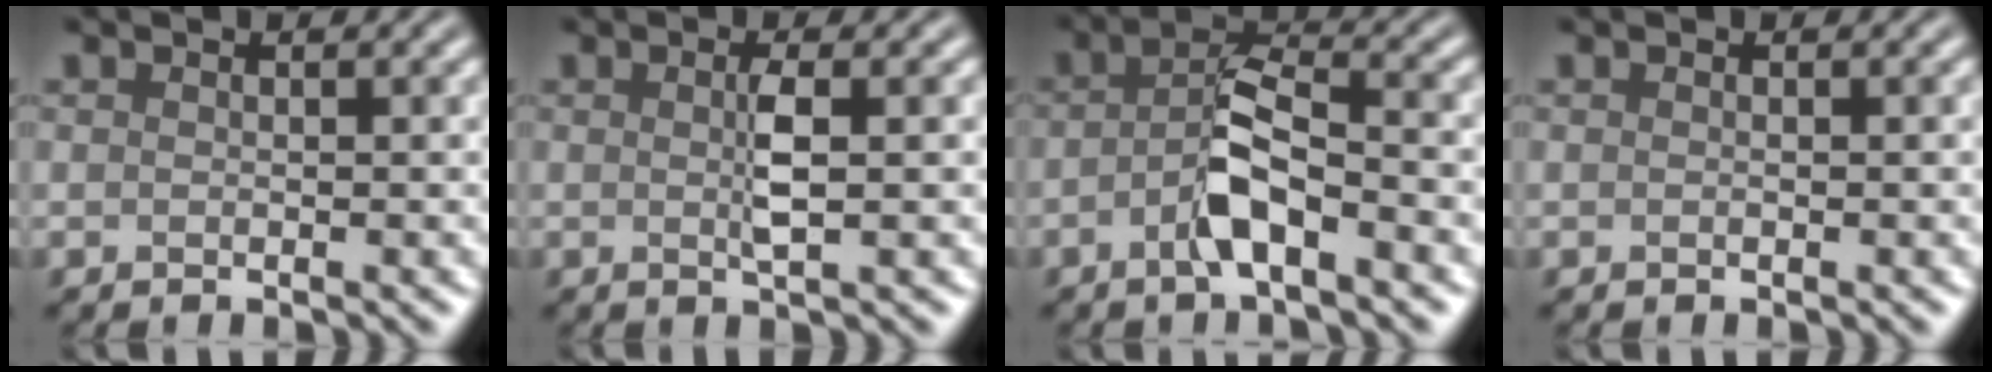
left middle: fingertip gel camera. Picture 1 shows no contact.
{"total": 2.0, "force": [0.1, 0.3, 2.0], "torque": [-0.038, 0.001, 0.002]}
{"total": 4.2, "force": [-1.8, 1.2, 3.6], "torque": [-0.072, 0.009, -0.040]}
{"total": 0.0}